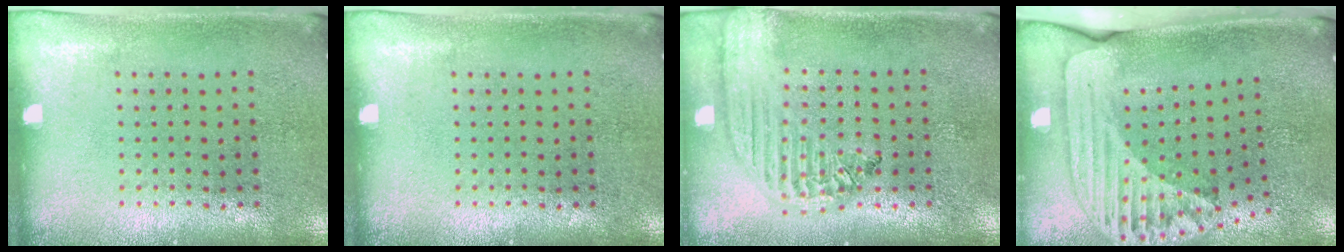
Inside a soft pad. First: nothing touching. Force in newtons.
{"total": 0.0}
{"total": 2.2, "press": 1.9, "slide": 1.1}
{"total": 2.5, "press": 1.8, "slide": 1.7}